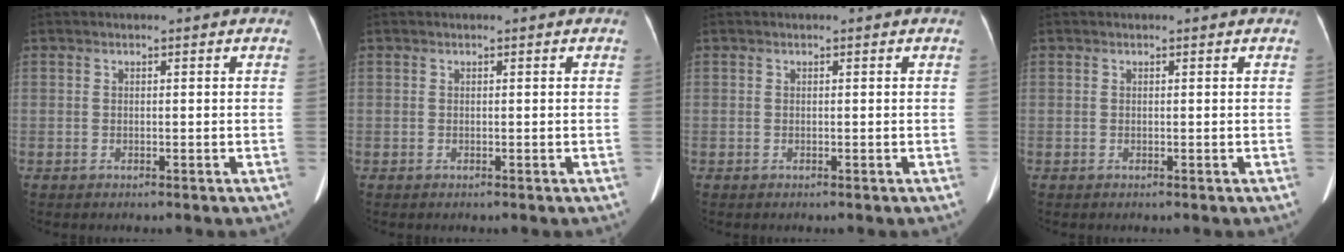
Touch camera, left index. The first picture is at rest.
{"total": 0.0}
{"total": 0.0}
{"total": 0.0}